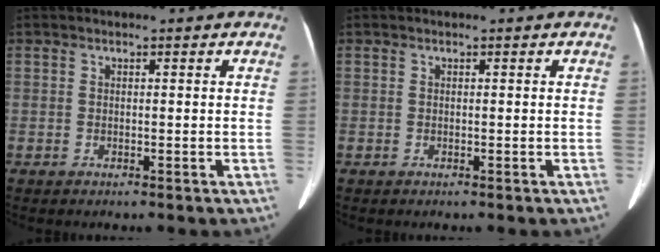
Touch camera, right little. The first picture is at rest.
{"total": 0.0}